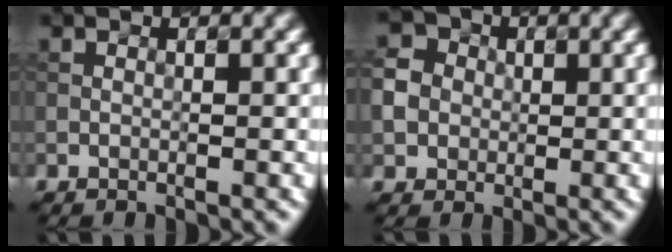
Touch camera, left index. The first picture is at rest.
{"total": 4.3, "force": [0.1, 4.0, 1.4], "torque": [-0.018, 0.013, -0.009]}